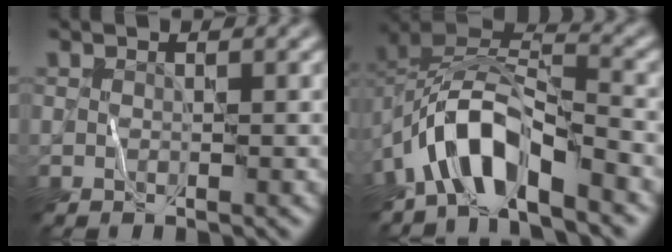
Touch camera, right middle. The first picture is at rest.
{"total": 7.6, "force": [-4.5, 2.9, 5.5], "torque": [-0.089, 0.008, -0.093]}